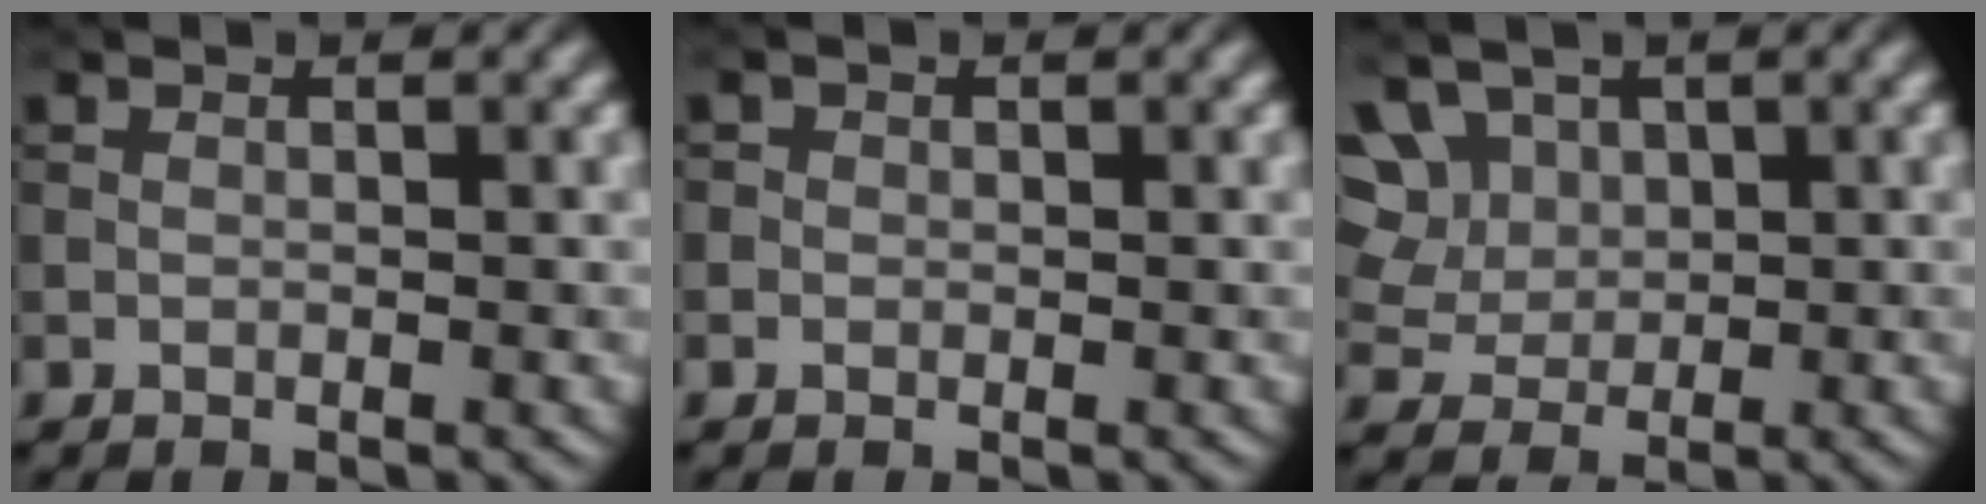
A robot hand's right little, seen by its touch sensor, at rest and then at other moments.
{"total": 0.6, "force": [-0.1, 0.6, 0.0], "torque": [0.004, -0.003, -0.004]}
{"total": 8.3, "force": [3.6, 6.4, 4.0], "torque": [-0.090, 0.019, 0.056]}